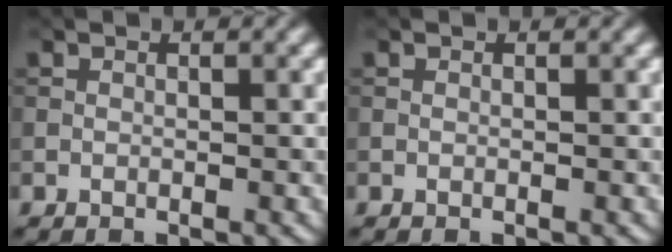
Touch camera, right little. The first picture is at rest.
{"total": 0.0}